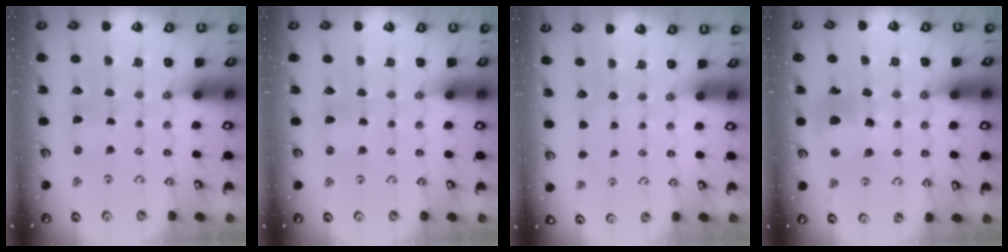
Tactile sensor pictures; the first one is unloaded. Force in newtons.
{"total": 0.6, "press": 0.6, "slide": 0.2}
{"total": 0.0}
{"total": 12.4, "press": 12.3, "slide": 1.6}